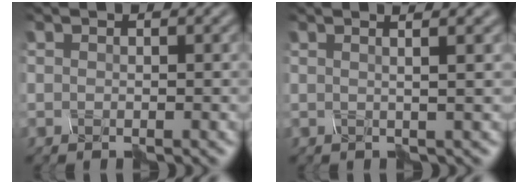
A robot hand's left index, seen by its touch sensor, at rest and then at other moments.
{"total": 3.9, "force": [1.6, 1.2, 3.3], "torque": [-0.035, 0.040, 0.000]}